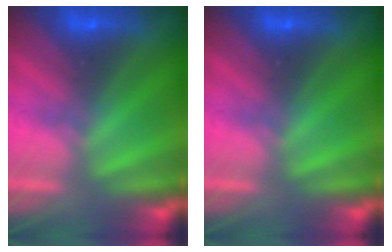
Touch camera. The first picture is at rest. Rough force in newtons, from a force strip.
{"total": 0.0}